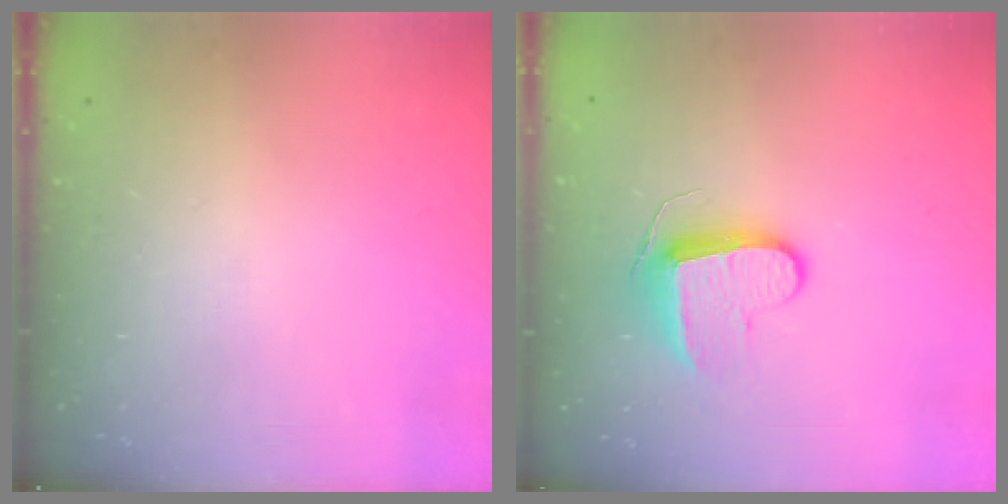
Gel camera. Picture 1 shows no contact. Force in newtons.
{"total": 9.3, "press": 9.3, "slide": 0.0}